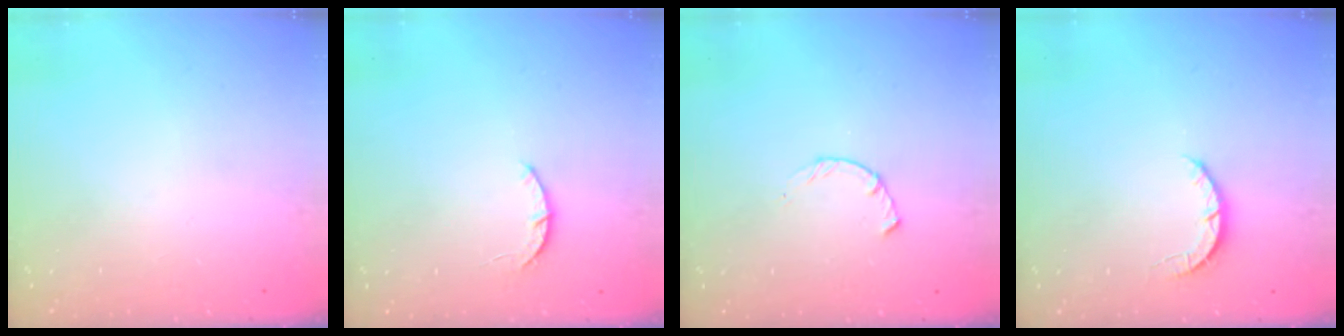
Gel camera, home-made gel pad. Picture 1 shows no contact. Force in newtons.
{"total": 2.9, "press": 2.8, "slide": 0.5}
{"total": 2.3, "press": 2.2, "slide": 0.4}
{"total": 2.7, "press": 2.7, "slide": 0.4}